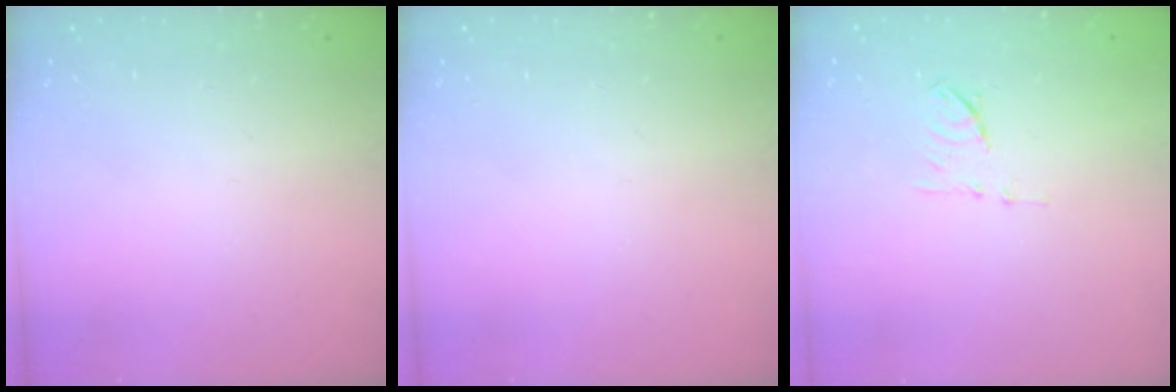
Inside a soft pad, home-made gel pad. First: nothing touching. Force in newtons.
{"total": 0.0}
{"total": 6.7, "press": 6.6, "slide": 0.9}